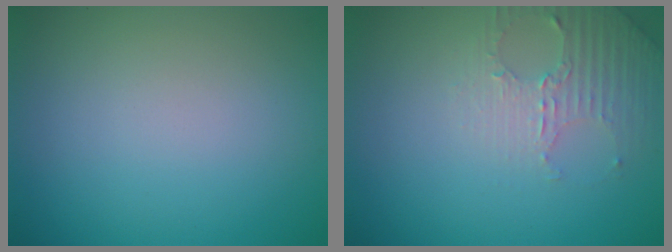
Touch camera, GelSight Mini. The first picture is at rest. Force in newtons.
{"total": 3.0, "press": 2.9, "slide": 0.7}